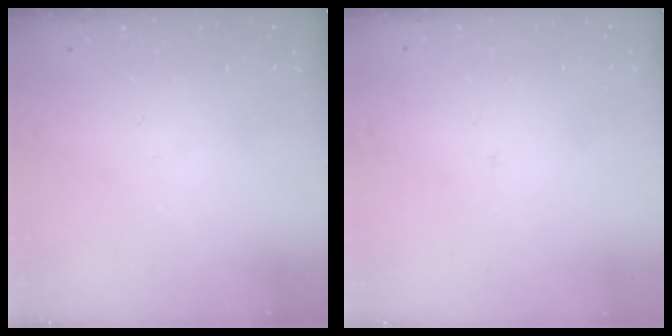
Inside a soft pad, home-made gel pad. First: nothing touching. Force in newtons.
{"total": 3.0, "press": 3.0, "slide": 0.2}